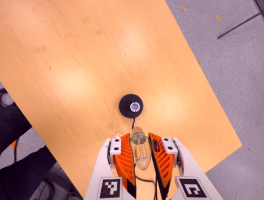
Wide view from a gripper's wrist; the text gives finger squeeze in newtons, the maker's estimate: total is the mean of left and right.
{"total": 18.1, "left": 19.6, "right": 16.7}